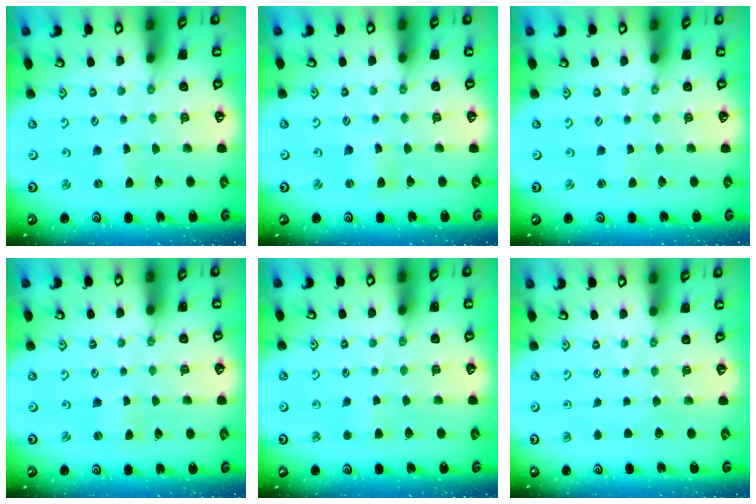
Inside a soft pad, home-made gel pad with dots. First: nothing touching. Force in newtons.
{"total": 1.5, "press": 1.4, "slide": 0.3}
{"total": 0.0}
{"total": 0.0}
{"total": 2.6, "press": 2.5, "slide": 0.5}
{"total": 0.0}